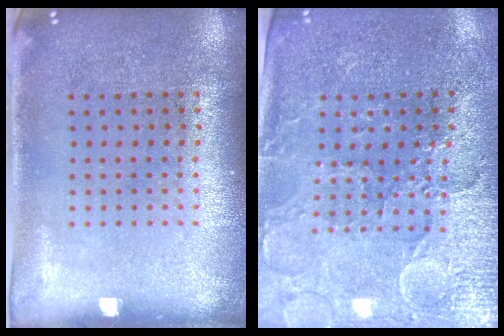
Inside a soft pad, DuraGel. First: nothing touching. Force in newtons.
{"total": 3.4, "press": 3.3, "slide": 1.0}